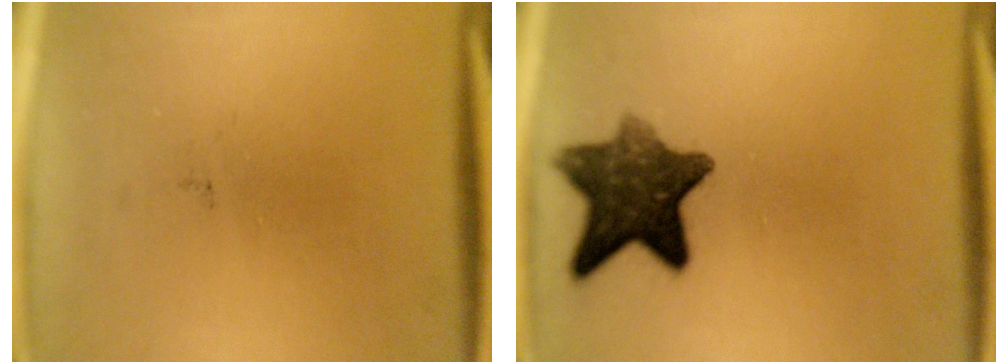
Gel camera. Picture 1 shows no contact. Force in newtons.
{"total": 10.3}